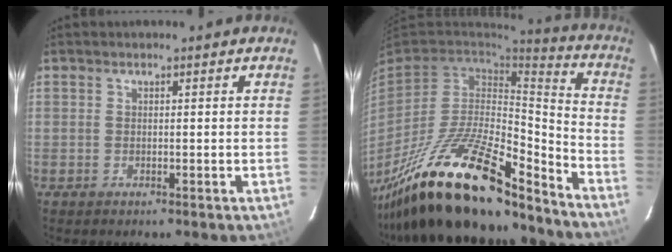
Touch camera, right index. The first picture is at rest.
{"total": 28.5, "force": [-20.4, 8.3, 18.0], "torque": [-0.326, -0.030, -0.341]}